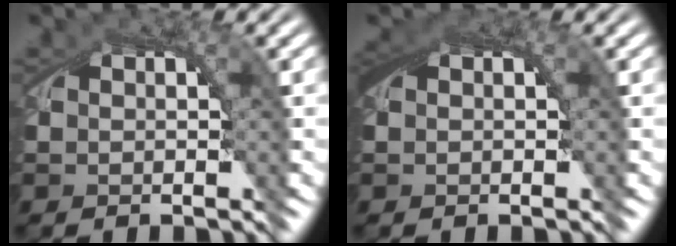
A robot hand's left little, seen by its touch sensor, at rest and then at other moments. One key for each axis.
{"total": 1.5, "fx": 0.2, "fy": 0.9, "fz": 1.2, "tx": -0.021, "ty": -0.002, "tz": 0.005}